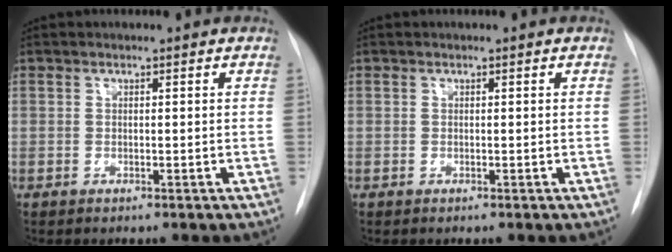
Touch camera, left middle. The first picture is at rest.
{"total": 0.0}